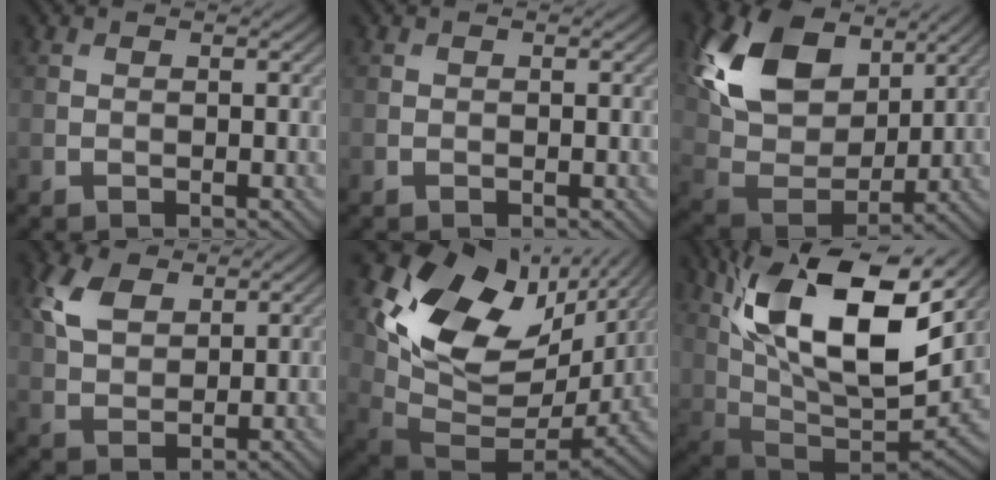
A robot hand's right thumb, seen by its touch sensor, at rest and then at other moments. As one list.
[{"total": 0.0}, {"total": 15.2, "force": [6.7, 9.7, 9.5], "torque": [-0.224, 0.016, 0.125]}, {"total": 6.0, "force": [2.9, 3.6, 3.8], "torque": [-0.097, 0.009, 0.057]}, {"total": 17.8, "force": [6.0, 11.9, 11.8], "torque": [-0.233, -0.014, 0.127]}, {"total": 18.6, "force": [8.4, 8.4, 14.3], "torque": [-0.309, 0.013, 0.161]}]